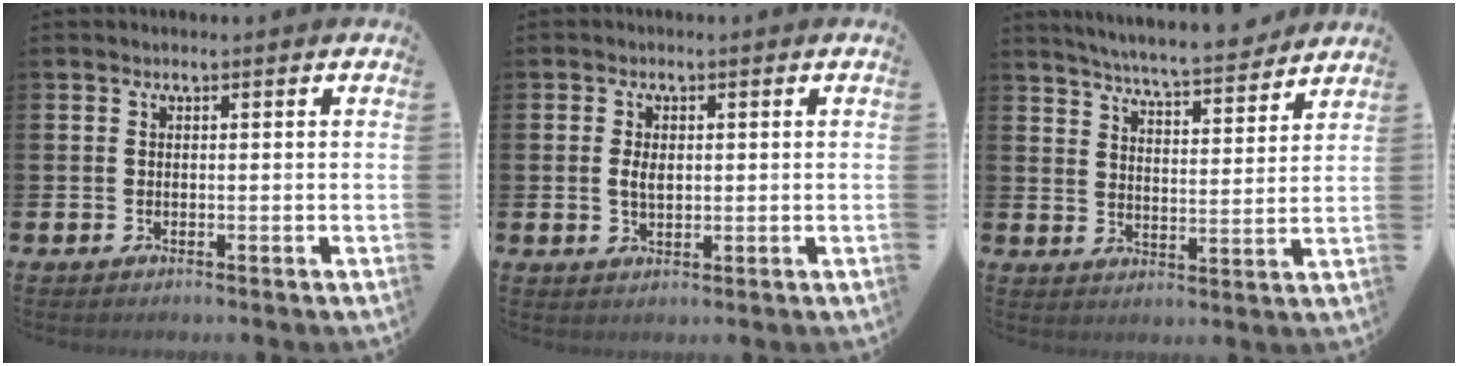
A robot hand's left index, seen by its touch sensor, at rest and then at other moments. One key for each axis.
{"total": 2.6, "fx": 0.4, "fy": 1.6, "fz": 2.0, "tx": -0.031, "ty": 0.004, "tz": 0.003}
{"total": 6.5, "fx": 6.3, "fy": 0.1, "fz": 1.5, "tx": -0.049, "ty": -0.047, "tz": 0.109}